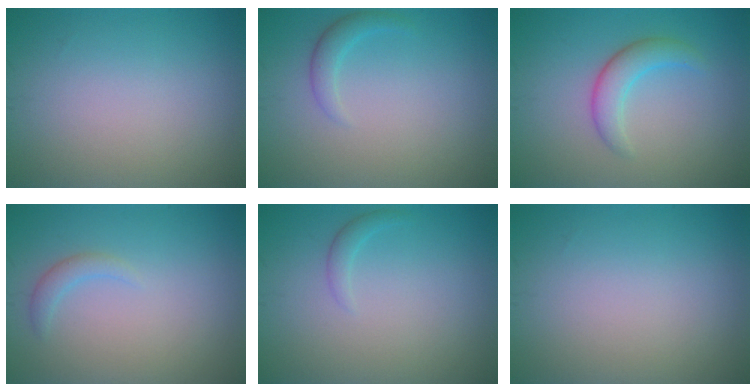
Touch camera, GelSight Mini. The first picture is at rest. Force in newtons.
{"total": 1.5, "press": 1.5, "slide": 0.2}
{"total": 2.9, "press": 2.9, "slide": 0.2}
{"total": 1.3, "press": 1.3, "slide": 0.1}
{"total": 1.0, "press": 1.0, "slide": 0.0}
{"total": 0.0}